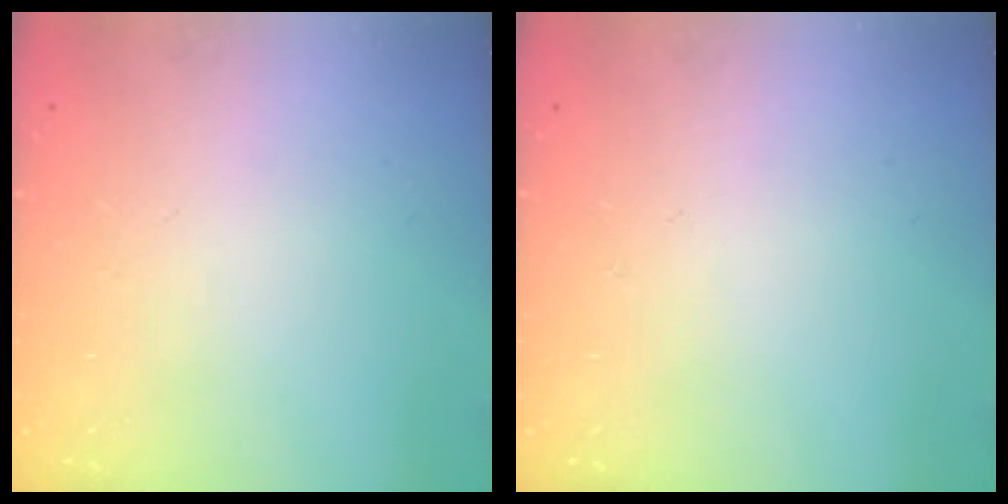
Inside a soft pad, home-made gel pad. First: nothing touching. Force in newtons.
{"total": 0.0}